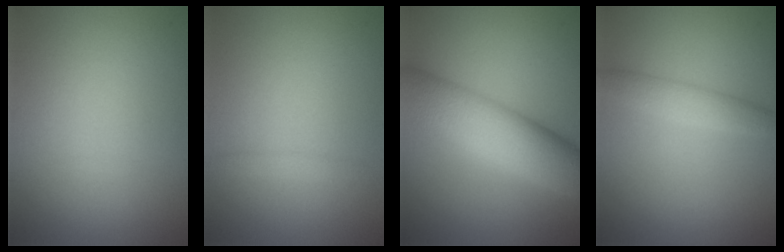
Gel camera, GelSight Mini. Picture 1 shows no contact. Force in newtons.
{"total": 0.8, "press": 0.8, "slide": 0.0}
{"total": 8.9, "press": 8.9, "slide": 0.4}
{"total": 2.2, "press": 2.2, "slide": 0.1}